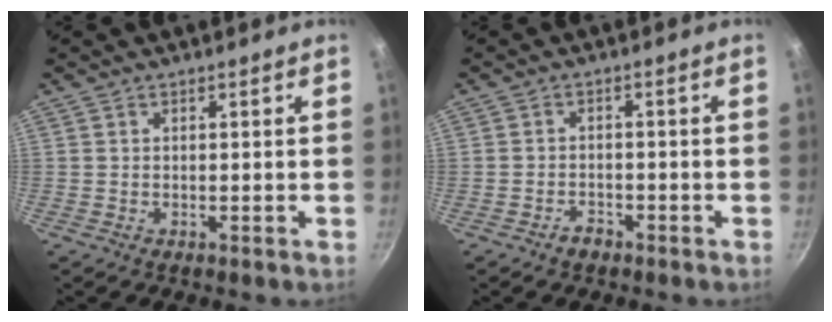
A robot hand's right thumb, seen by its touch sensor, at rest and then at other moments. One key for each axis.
{"total": 2.3, "fx": -1.8, "fy": 1.2, "fz": 0.8, "tx": -0.004, "ty": 0.023, "tz": -0.026}